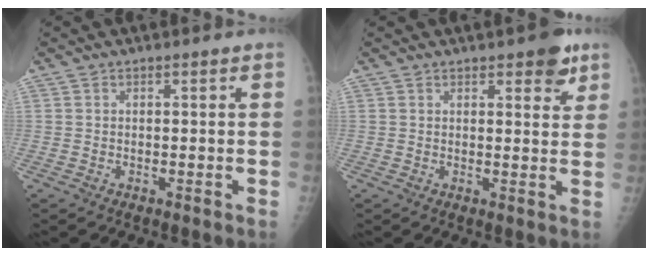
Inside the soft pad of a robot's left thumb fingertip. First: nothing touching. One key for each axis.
{"total": 4.8, "fx": 2.9, "fy": 2.0, "fz": 3.3, "tx": -0.022, "ty": -0.013, "tz": 0.031}